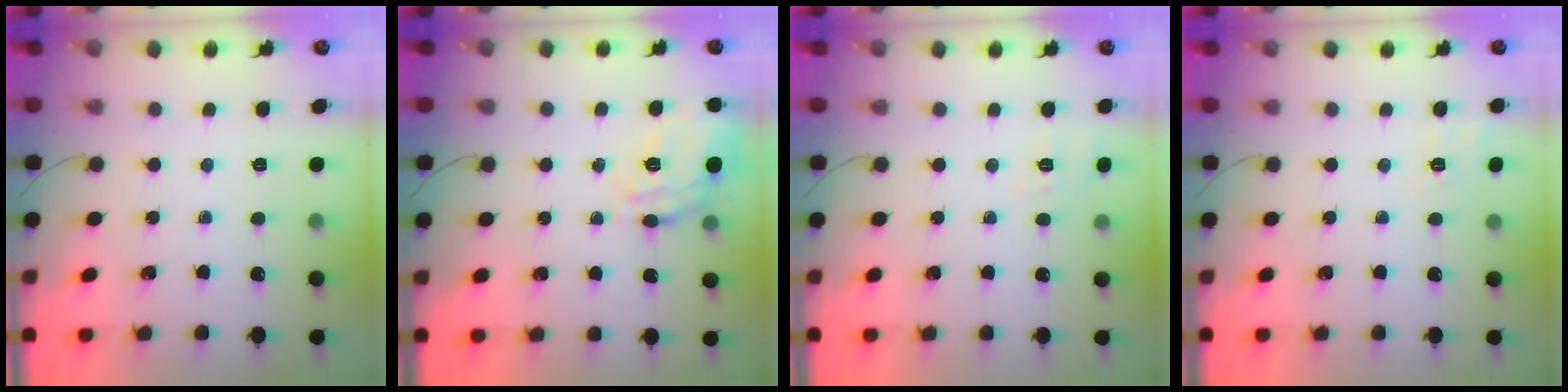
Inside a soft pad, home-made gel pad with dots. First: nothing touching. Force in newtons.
{"total": 16.8, "press": 16.8, "slide": 0.5}
{"total": 4.9, "press": 4.4, "slide": 2.3}
{"total": 6.0, "press": 5.7, "slide": 2.0}